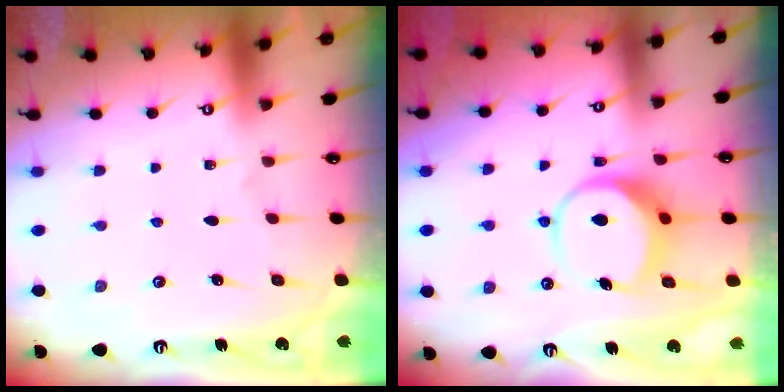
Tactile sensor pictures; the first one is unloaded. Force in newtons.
{"total": 9.2, "press": 9.1, "slide": 0.9}